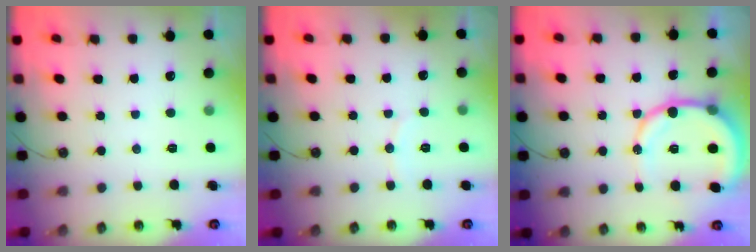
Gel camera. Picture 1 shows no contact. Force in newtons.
{"total": 3.9, "press": 3.9, "slide": 0.5}
{"total": 12.1, "press": 11.8, "slide": 2.7}